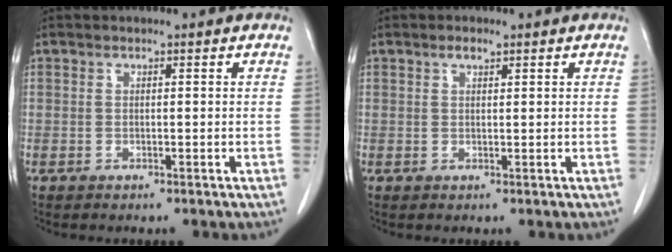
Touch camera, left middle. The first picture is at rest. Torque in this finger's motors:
{"motor_torque": [0.28, -0.24, 0.01, 0.00]}